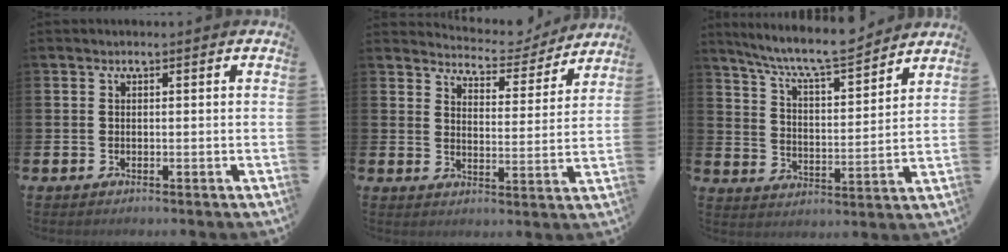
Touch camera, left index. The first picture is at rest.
{"total": 5.4, "force": [5.2, 1.1, 0.5], "torque": [-0.021, -0.040, 0.088]}
{"total": 8.6, "force": [8.0, 0.8, 3.1], "torque": [-0.084, -0.054, 0.140]}